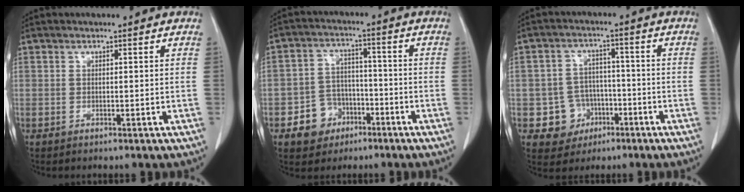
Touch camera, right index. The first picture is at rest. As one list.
[{"total": 7.0, "force": [-3.4, 5.9, 1.8], "torque": [-0.032, 0.017, -0.047]}, {"total": 6.8, "force": [-2.6, 6.2, 1.0], "torque": [-0.010, 0.015, -0.031]}]